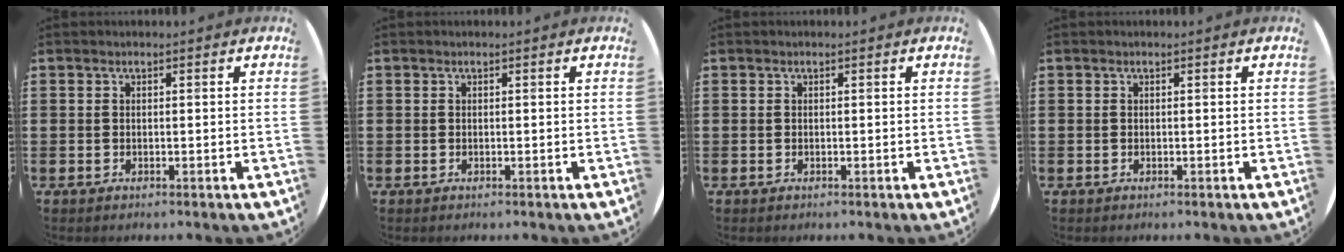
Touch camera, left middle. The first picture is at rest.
{"total": 0.0}
{"total": 0.0}
{"total": 0.0}